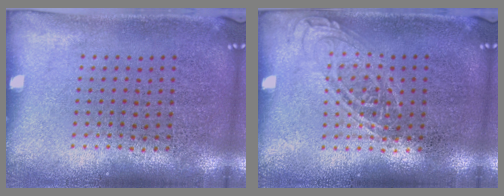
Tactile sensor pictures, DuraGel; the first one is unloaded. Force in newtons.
{"total": 1.0, "press": 1.0, "slide": 0.1}